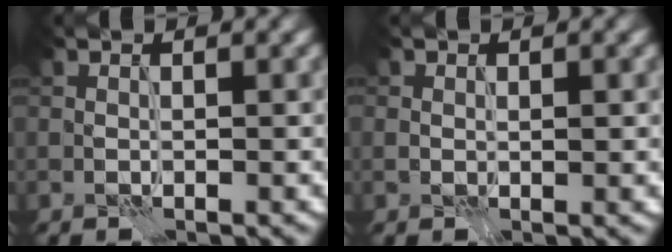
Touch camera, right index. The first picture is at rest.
{"total": 0.5, "force": [0.2, 0.3, 0.4], "torque": [-0.006, -0.002, 0.005]}